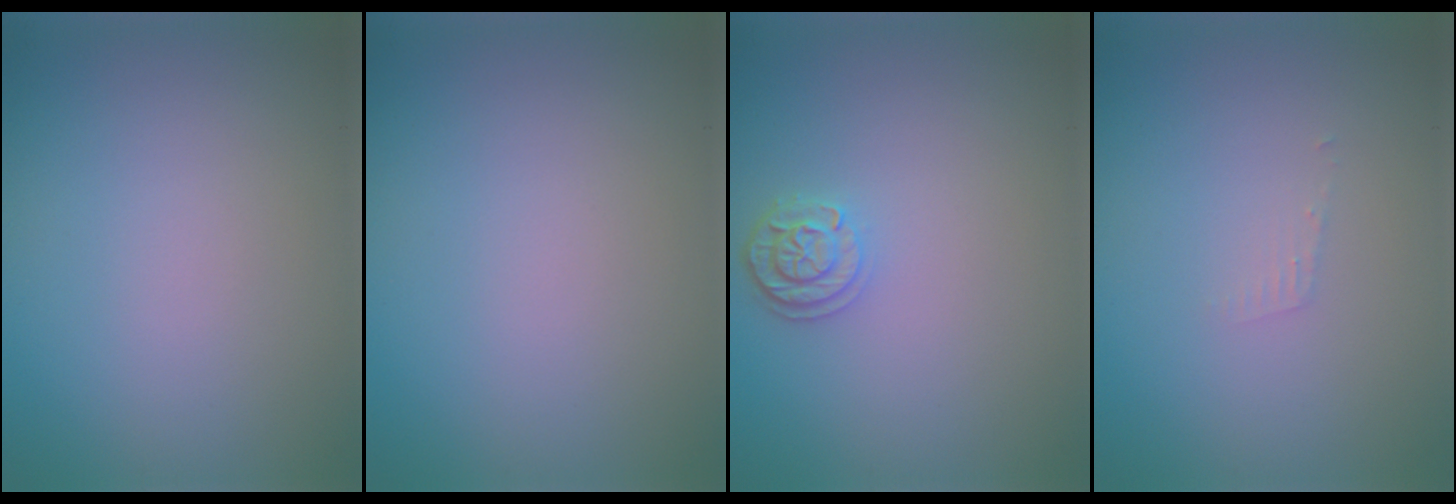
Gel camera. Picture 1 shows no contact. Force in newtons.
{"total": 0.0}
{"total": 2.1, "press": 1.8, "slide": 0.9}
{"total": 0.7, "press": 0.7, "slide": 0.1}